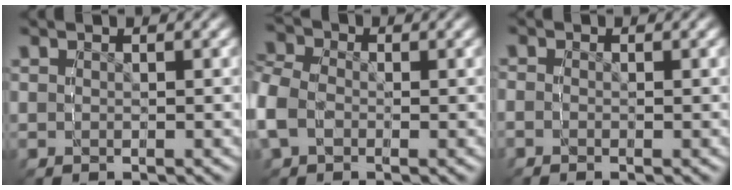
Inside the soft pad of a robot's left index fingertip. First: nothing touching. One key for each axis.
{"total": 3.6, "fx": -1.6, "fy": 3.0, "fz": 1.2, "tx": -0.034, "ty": -0.017, "tz": -0.027}
{"total": 1.9, "fx": -1.1, "fy": -1.3, "fz": -0.7, "tx": 0.016, "ty": -0.002, "tz": -0.022}